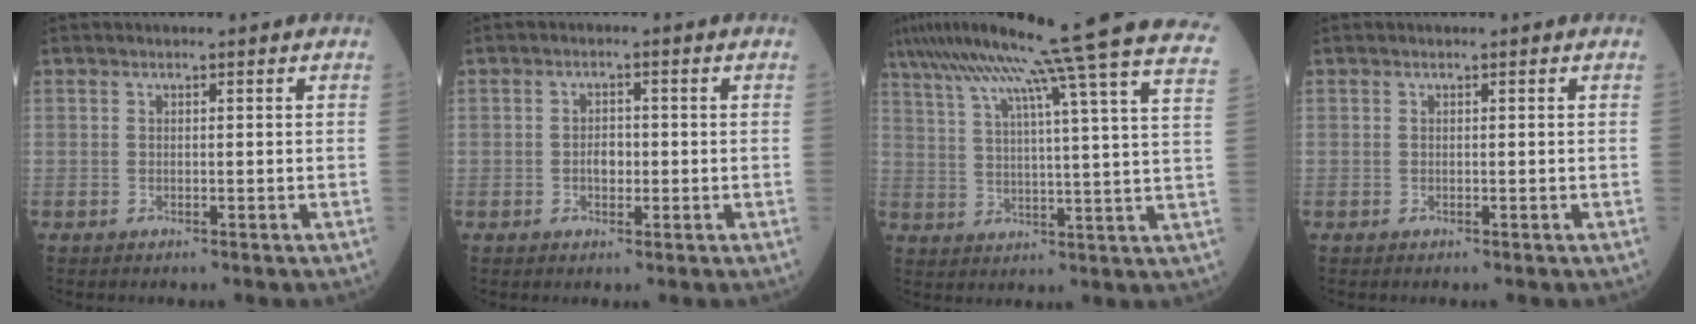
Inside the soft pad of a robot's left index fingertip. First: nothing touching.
{"total": 2.3, "force": [-0.4, 1.4, 1.7], "torque": [-0.027, 0.005, -0.007]}
{"total": 27.6, "force": [22.0, -1.5, 16.6], "torque": [-0.253, -0.021, 0.289]}
{"total": 0.0}